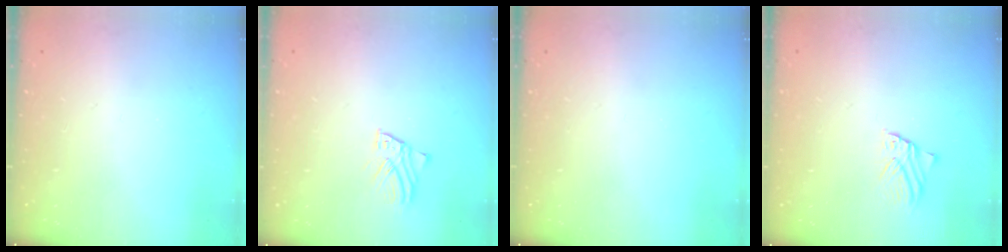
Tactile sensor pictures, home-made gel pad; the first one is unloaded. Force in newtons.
{"total": 2.5, "press": 2.5, "slide": 0.2}
{"total": 0.0}
{"total": 1.5, "press": 1.5, "slide": 0.1}